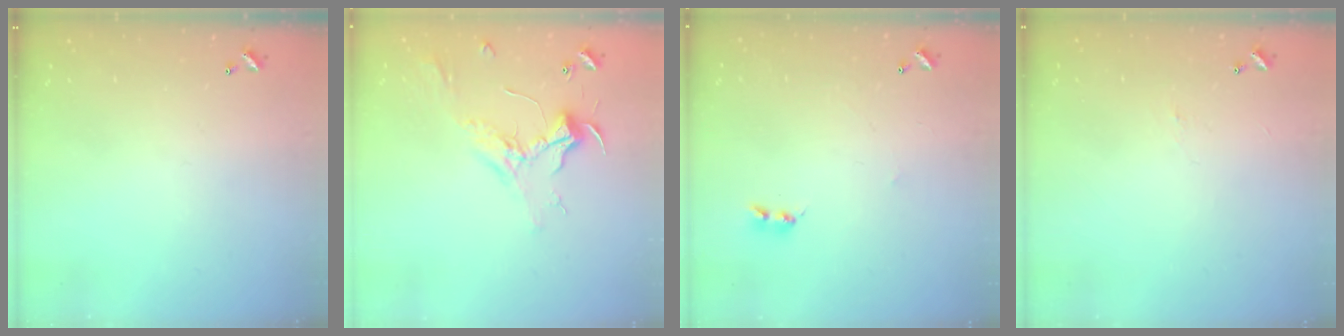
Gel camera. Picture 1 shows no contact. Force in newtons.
{"total": 2.4, "press": 2.3, "slide": 0.8}
{"total": 1.6, "press": 1.6, "slide": 0.4}
{"total": 1.8, "press": 1.7, "slide": 0.6}